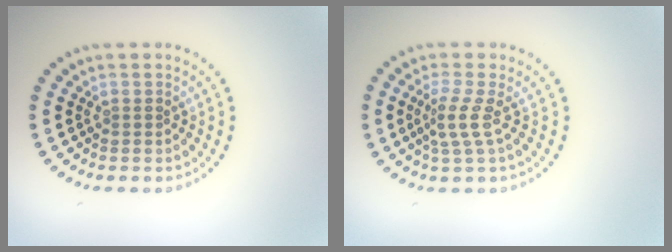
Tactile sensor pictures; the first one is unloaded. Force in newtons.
{"total": 2.4, "press": 1.6, "slide": 1.8}